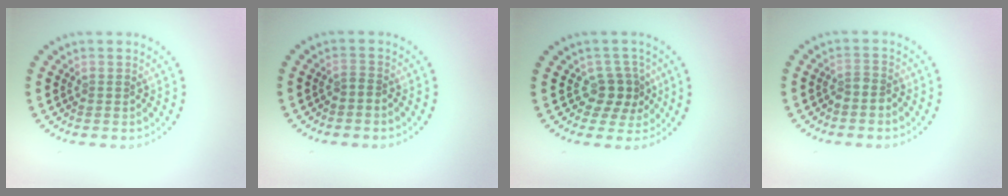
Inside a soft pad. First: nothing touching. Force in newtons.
{"total": 0.5, "press": 0.3, "slide": 0.4}
{"total": 2.6, "press": 2.2, "slide": 1.4}
{"total": 1.5, "press": 1.1, "slide": 1.0}